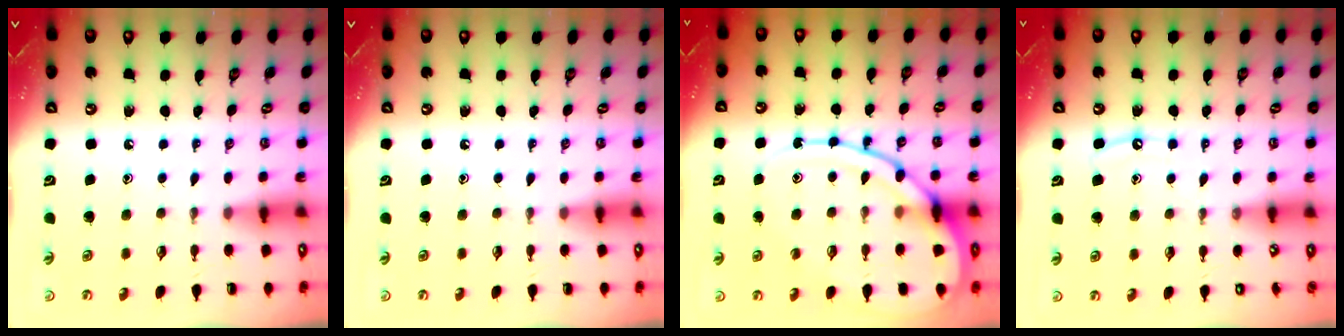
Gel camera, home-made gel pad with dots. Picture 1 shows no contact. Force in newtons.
{"total": 0.0}
{"total": 15.1, "press": 15.0, "slide": 1.5}
{"total": 5.6, "press": 5.6, "slide": 0.7}